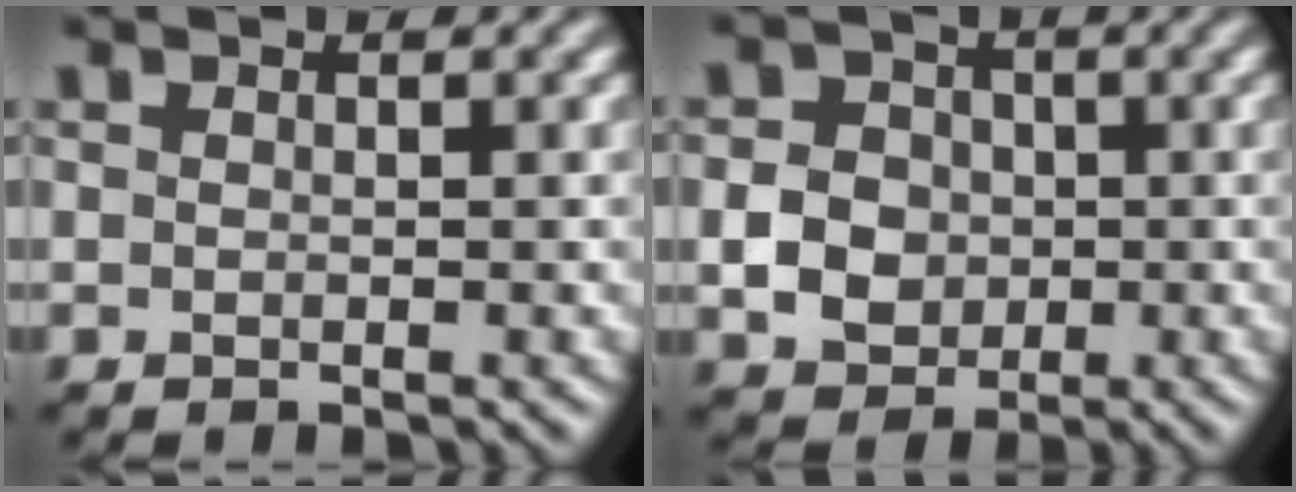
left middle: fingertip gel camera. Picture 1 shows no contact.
{"total": 3.9, "force": [-0.5, 3.5, 1.7], "torque": [-0.028, 0.000, -0.012]}